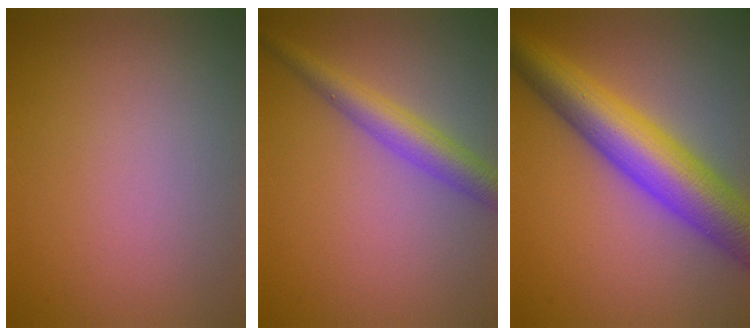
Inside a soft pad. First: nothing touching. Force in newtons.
{"total": 3.8, "press": 3.8, "slide": 0.0}
{"total": 9.5, "press": 9.5, "slide": 0.1}